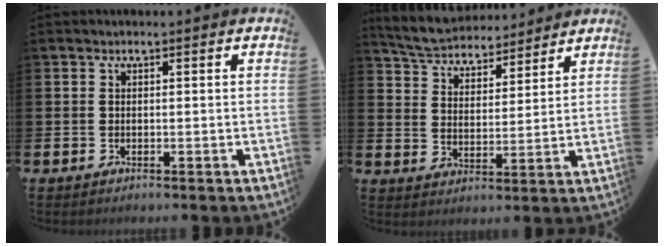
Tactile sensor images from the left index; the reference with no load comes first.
{"total": 5.7, "force": [5.6, 1.2, 0.5], "torque": [-0.037, -0.036, 0.097]}